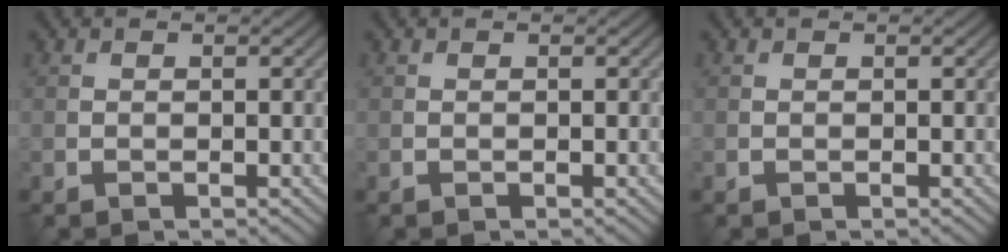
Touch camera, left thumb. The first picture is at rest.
{"total": 0.0}
{"total": 0.0}